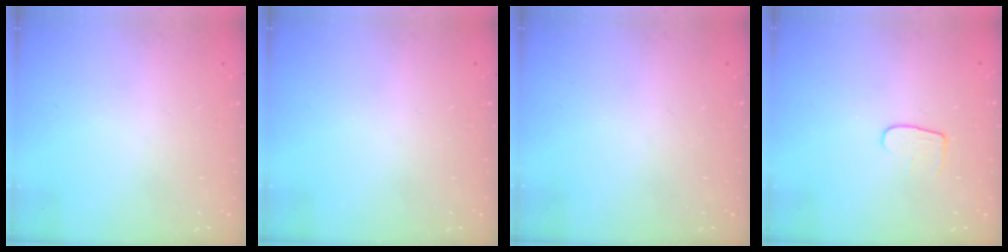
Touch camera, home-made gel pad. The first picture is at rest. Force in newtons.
{"total": 0.0}
{"total": 0.0}
{"total": 5.1, "press": 5.1, "slide": 0.4}